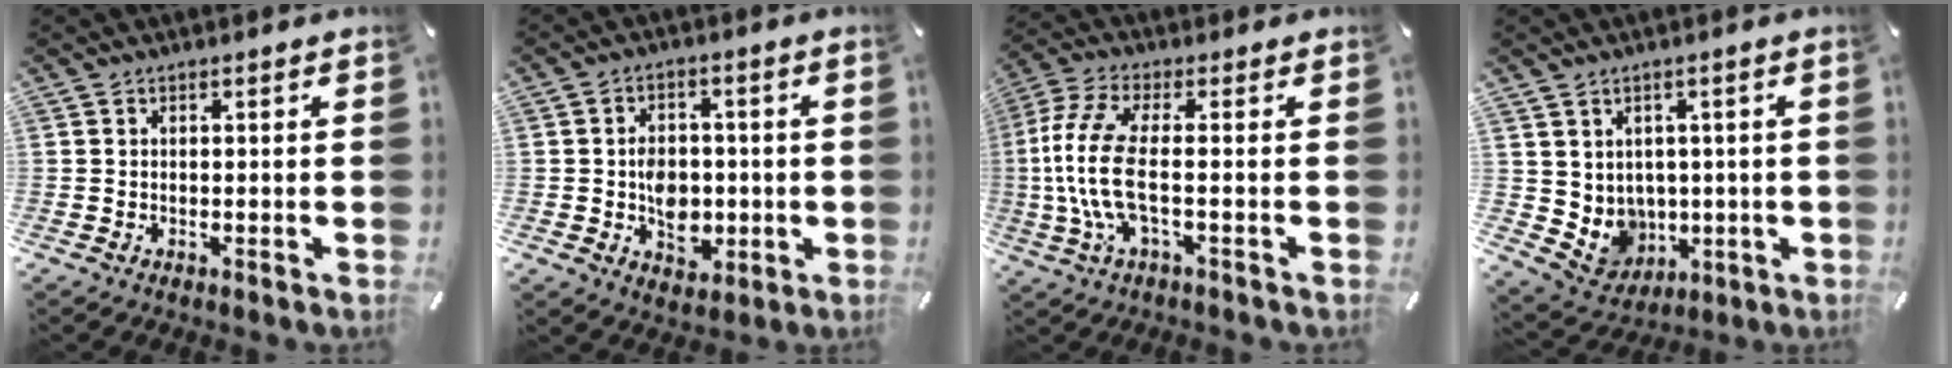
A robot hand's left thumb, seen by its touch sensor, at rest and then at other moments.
{"total": 8.0, "force": [-1.3, 6.5, 4.6], "torque": [-0.065, 0.009, -0.018]}
{"total": 11.8, "force": [-0.6, 3.5, 11.2], "torque": [-0.262, -0.023, -0.018]}
{"total": 6.5, "force": [2.3, 6.1, -0.1], "torque": [-0.031, -0.032, 0.052]}